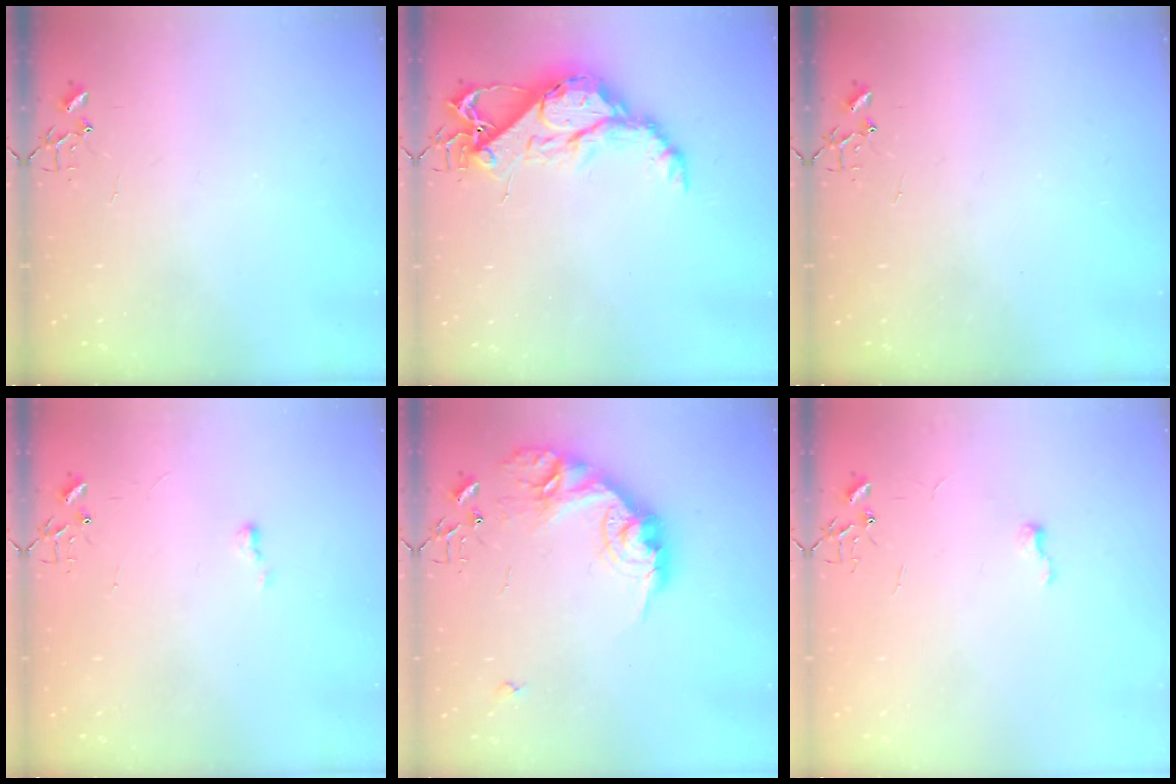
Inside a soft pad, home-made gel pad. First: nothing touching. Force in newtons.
{"total": 14.3, "press": 14.3, "slide": 1.1}
{"total": 0.0}
{"total": 3.4, "press": 3.4, "slide": 0.5}
{"total": 18.9, "press": 18.8, "slide": 0.9}
{"total": 4.7, "press": 4.6, "slide": 0.6}